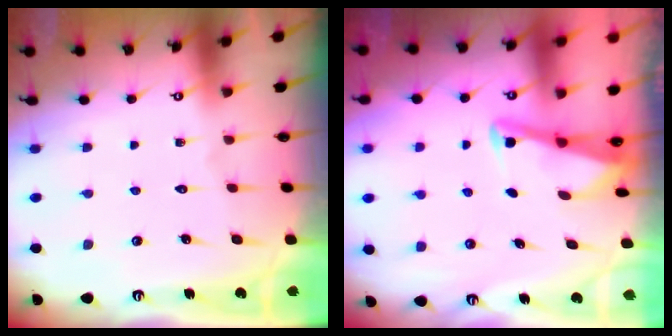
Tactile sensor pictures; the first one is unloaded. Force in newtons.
{"total": 2.8, "press": 2.8, "slide": 0.4}